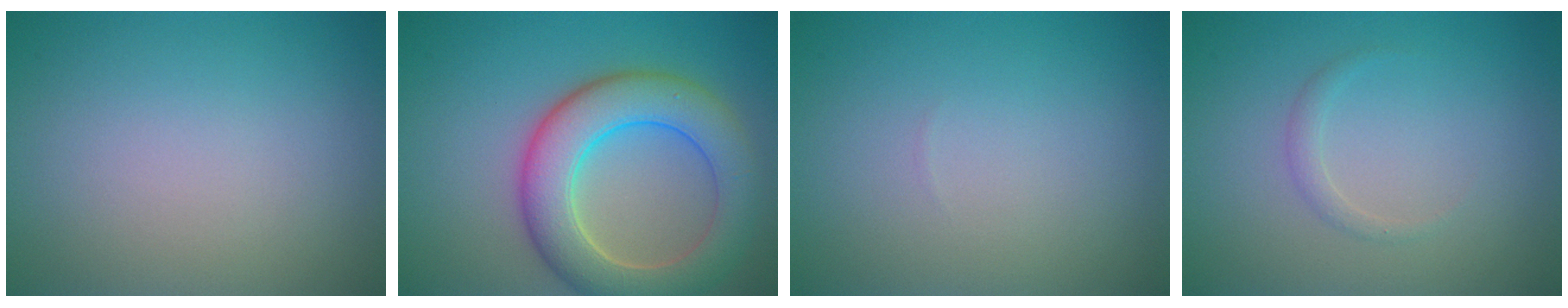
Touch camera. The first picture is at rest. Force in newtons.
{"total": 7.8, "press": 7.8, "slide": 0.3}
{"total": 0.0}
{"total": 1.0, "press": 1.0, "slide": 0.0}